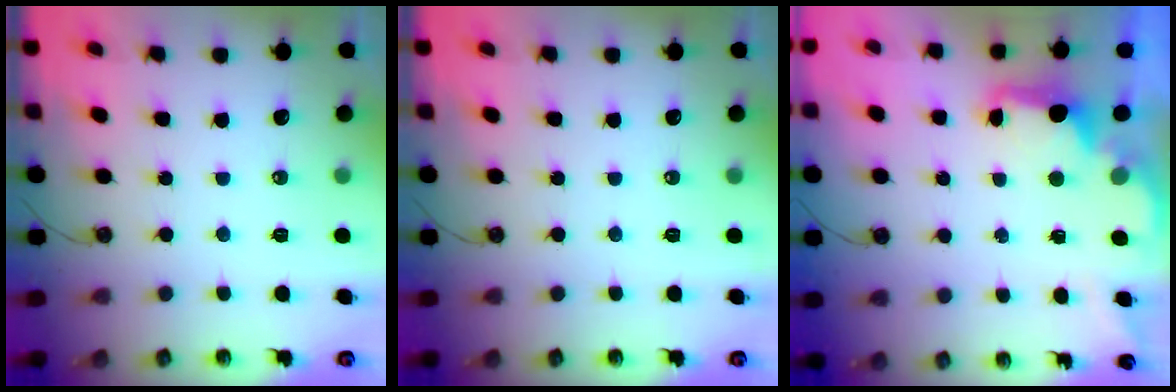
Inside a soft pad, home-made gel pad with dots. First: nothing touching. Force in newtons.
{"total": 0.0}
{"total": 2.6, "press": 2.5, "slide": 0.8}